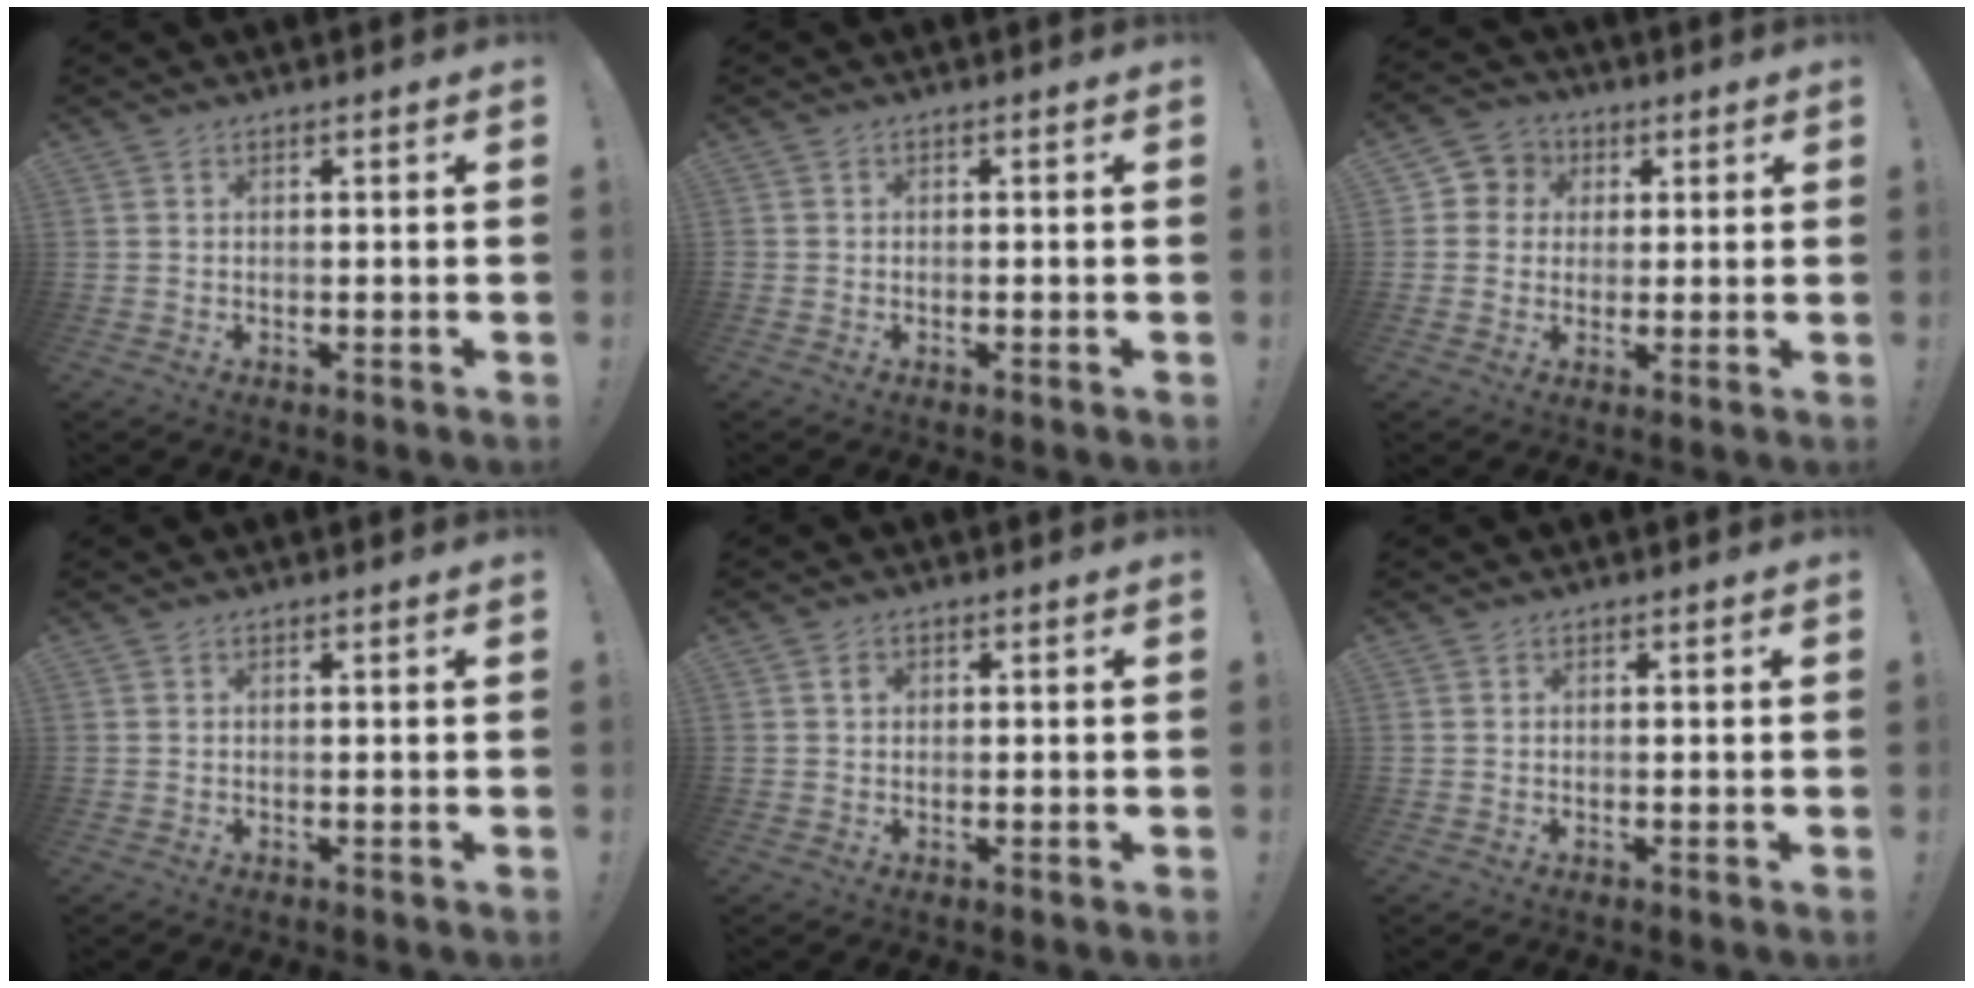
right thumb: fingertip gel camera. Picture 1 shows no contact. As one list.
[{"total": 0.6, "force": [-0.4, 0.3, 0.3], "torque": [-0.008, 0.003, -0.006]}, {"total": 6.2, "force": [0.5, 6.0, 1.3], "torque": [-0.016, 0.004, 0.013]}, {"total": 0.0}, {"total": 1.4, "force": [0.3, 1.1, 0.9], "torque": [-0.022, 0.008, 0.006]}, {"total": 0.0}]